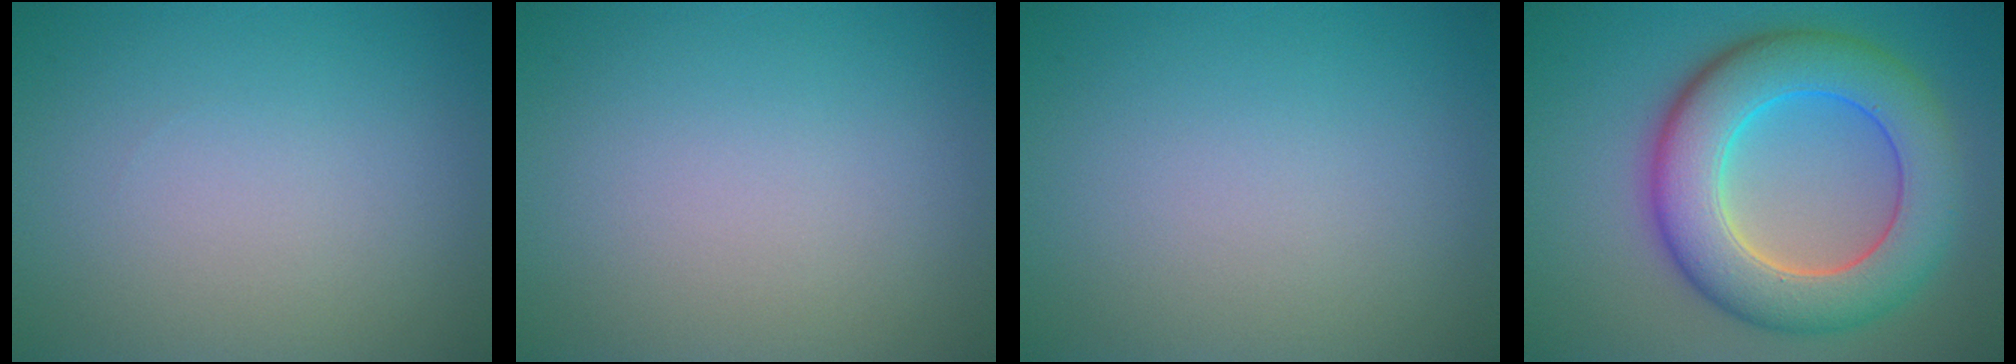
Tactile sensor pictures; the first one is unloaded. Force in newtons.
{"total": 0.0}
{"total": 0.0}
{"total": 9.6, "press": 9.6, "slide": 0.6}